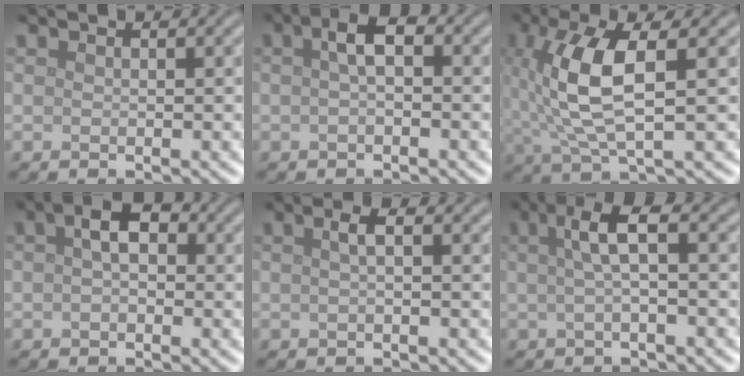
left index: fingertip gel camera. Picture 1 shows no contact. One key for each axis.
{"total": 2.5, "fx": 0.3, "fy": 0.9, "fz": 2.3, "tx": -0.041, "ty": 0.009, "tz": -0.001}
{"total": 7.4, "fx": 1.1, "fy": 2.5, "fz": 6.9, "tx": -0.154, "ty": 0.003, "tz": 0.023}
{"total": 2.8, "fx": 0.4, "fy": 1.6, "fz": 2.3, "tx": -0.036, "ty": 0.010, "tz": -0.002}
{"total": 1.4, "fx": 0.2, "fy": 0.4, "fz": 1.4, "tx": -0.024, "ty": 0.007, "tz": 0.002}
{"total": 3.6, "fx": 0.5, "fy": 0.8, "fz": 3.5, "tx": -0.061, "ty": 0.011, "tz": 0.006}